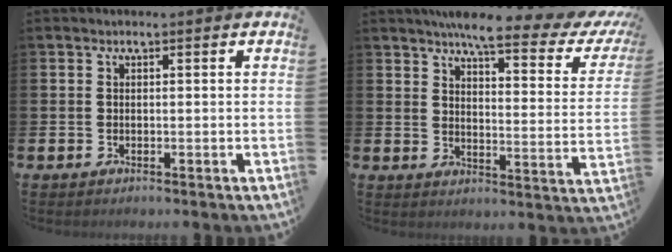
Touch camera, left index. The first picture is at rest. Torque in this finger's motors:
{"motor_torque": [1.07, -1.06, 0.60, 0.10]}